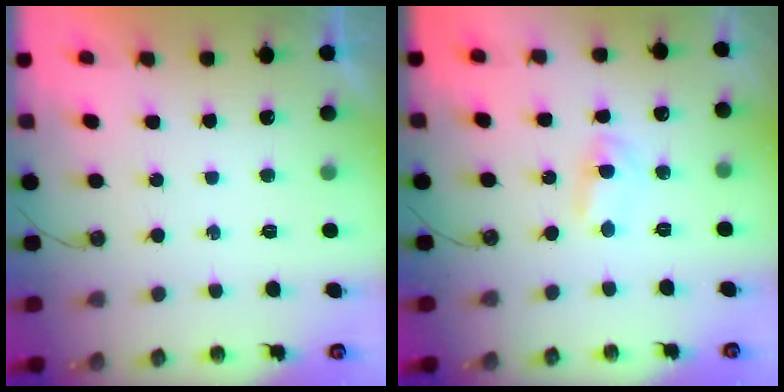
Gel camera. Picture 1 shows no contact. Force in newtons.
{"total": 1.6, "press": 1.6, "slide": 0.3}